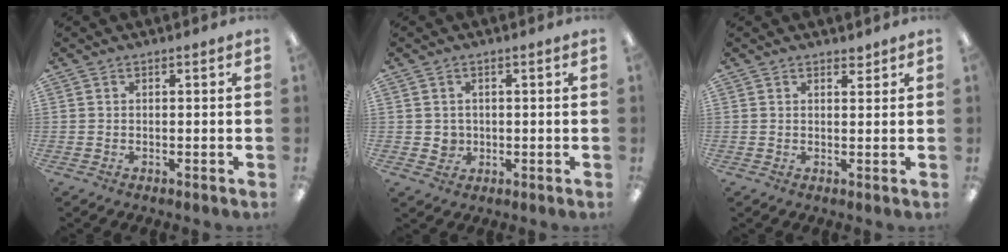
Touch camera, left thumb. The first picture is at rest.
{"total": 2.7, "force": [0.3, 2.6, 0.6], "torque": [-0.007, 0.000, 0.003]}
{"total": 1.7, "force": [1.5, 0.7, 0.5], "torque": [0.007, -0.008, 0.025]}